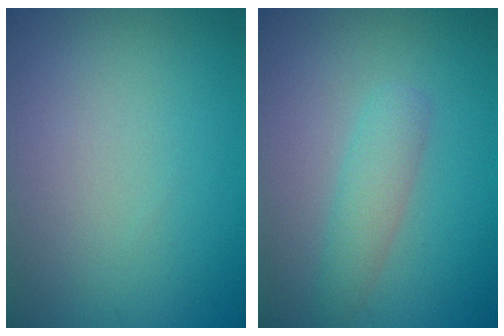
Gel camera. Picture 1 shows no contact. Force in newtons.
{"total": 2.5, "press": 2.5, "slide": 0.1}